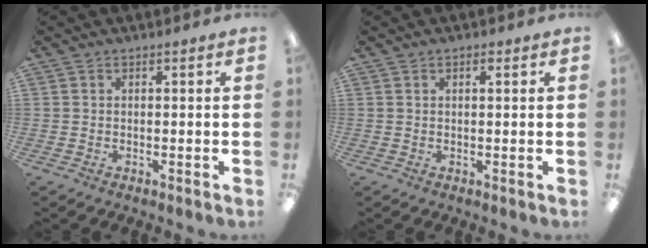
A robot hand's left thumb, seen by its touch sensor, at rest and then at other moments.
{"total": 1.0, "force": [0.7, 0.3, 0.7], "torque": [-0.009, -0.002, 0.010]}